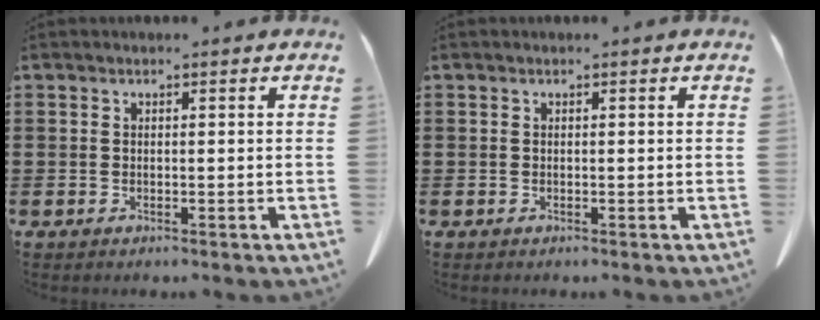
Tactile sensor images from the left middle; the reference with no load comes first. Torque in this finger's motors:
{"motor_torque": [-0.04, 0.03, 0.00, 0.00]}